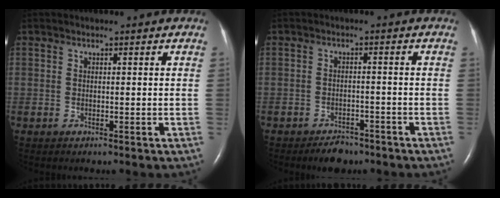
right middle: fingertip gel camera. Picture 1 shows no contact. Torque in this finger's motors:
{"motor_torque": [0.05, -0.04, 0.00, 0.00]}